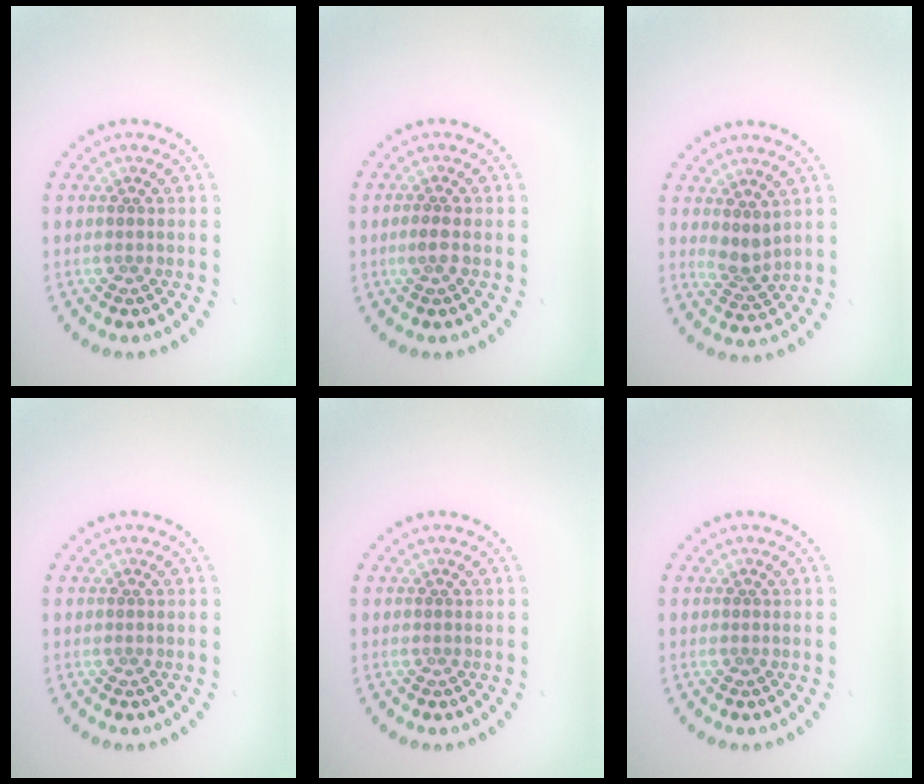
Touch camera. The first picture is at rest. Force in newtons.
{"total": 1.2, "press": 1.1, "slide": 0.5}
{"total": 2.0, "press": 1.5, "slide": 1.3}
{"total": 0.0}
{"total": 0.0}
{"total": 0.0}